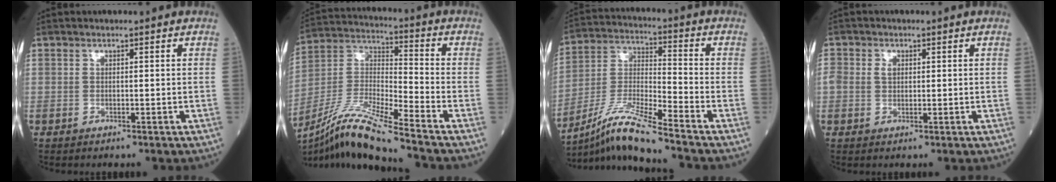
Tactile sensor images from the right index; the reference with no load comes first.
{"total": 15.6, "force": [-12.5, -0.7, 9.3], "torque": [-0.192, -0.015, -0.234]}
{"total": 12.0, "force": [-9.9, -1.2, 6.7], "torque": [-0.142, -0.014, -0.188]}
{"total": 2.8, "force": [0.5, 2.1, 1.7], "torque": [-0.041, 0.013, 0.012]}